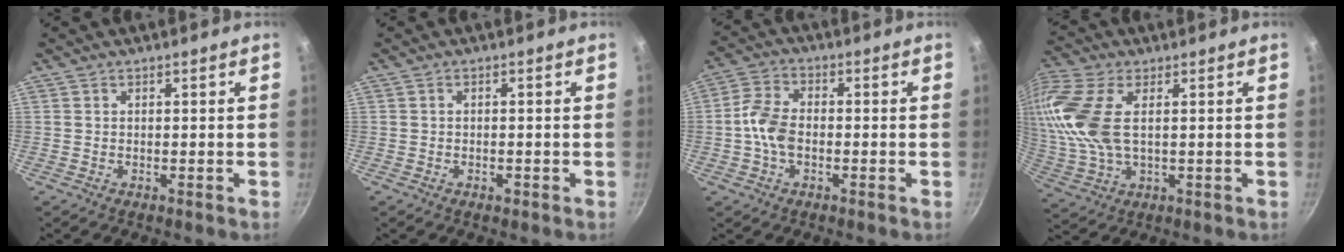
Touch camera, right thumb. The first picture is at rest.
{"total": 1.2, "force": [-0.6, 0.6, 0.8], "torque": [-0.014, 0.004, -0.009]}
{"total": 6.9, "force": [-1.3, 4.4, 5.2], "torque": [-0.102, 0.026, -0.033]}
{"total": 13.6, "force": [2.7, 6.9, 11.4], "torque": [-0.249, 0.006, 0.052]}